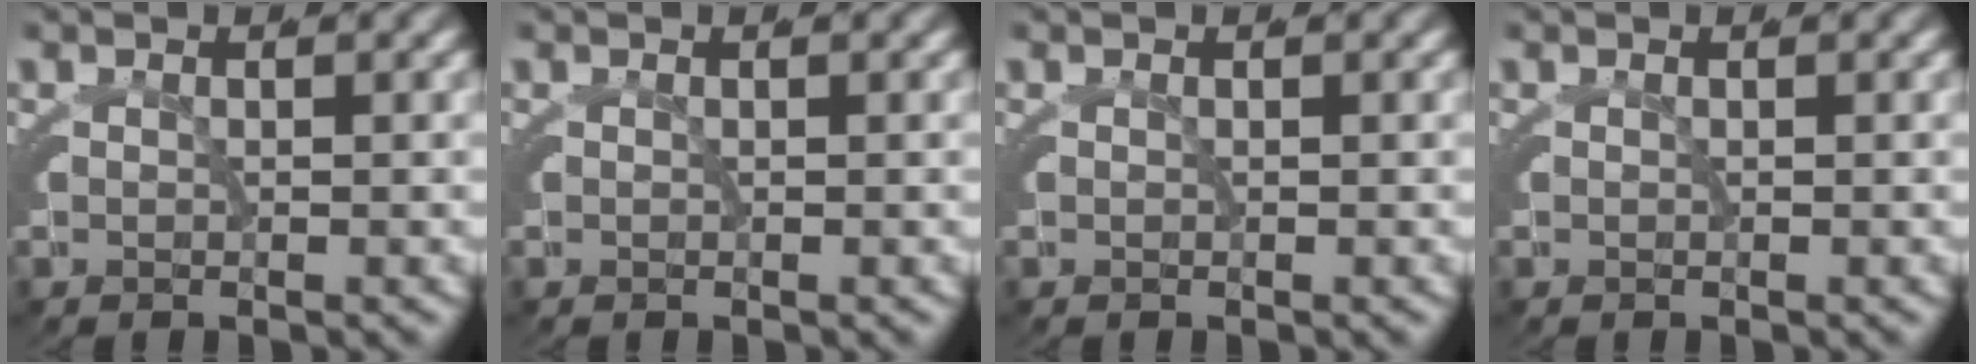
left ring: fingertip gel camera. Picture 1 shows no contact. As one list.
[{"total": 0.0}, {"total": 0.0}, {"total": 0.0}]